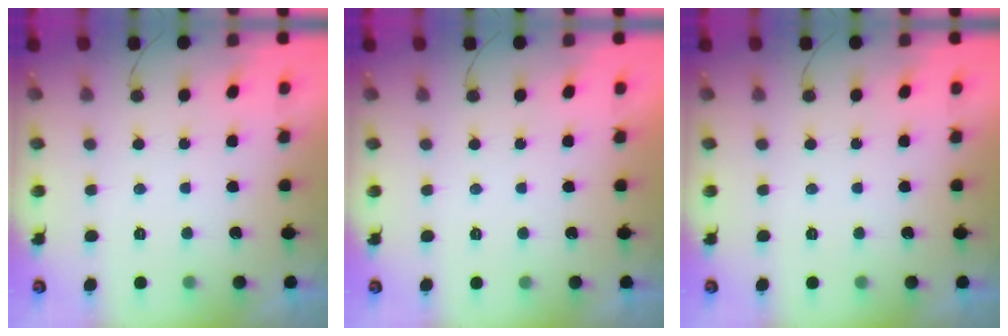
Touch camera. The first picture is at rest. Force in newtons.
{"total": 1.6, "press": 1.6, "slide": 0.0}
{"total": 0.0}